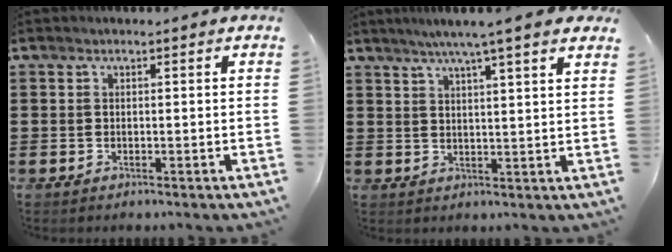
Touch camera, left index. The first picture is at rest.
{"total": 5.1, "force": [4.1, -0.3, 3.0], "torque": [-0.070, -0.010, 0.069]}